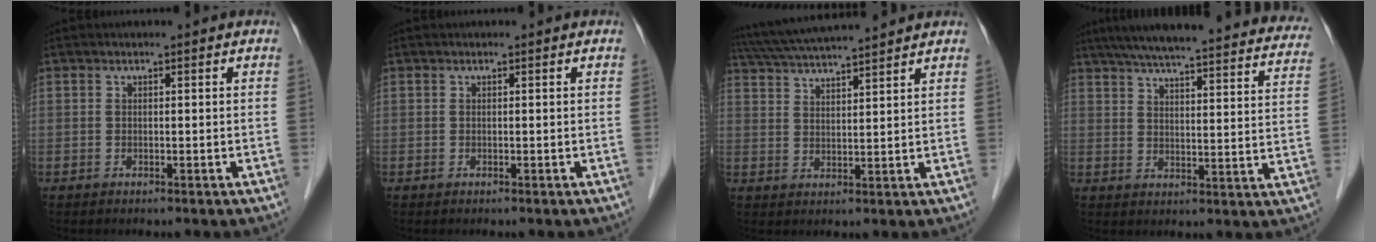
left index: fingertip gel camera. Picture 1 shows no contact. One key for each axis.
{"total": 0.0}
{"total": 12.4, "fx": 11.2, "fy": 0.0, "fz": 5.2, "tx": -0.101, "ty": 0.032, "tz": 0.179}
{"total": 32.5, "fx": 29.0, "fy": 4.1, "fz": 14.2, "tx": -0.213, "ty": -0.036, "tz": 0.347}